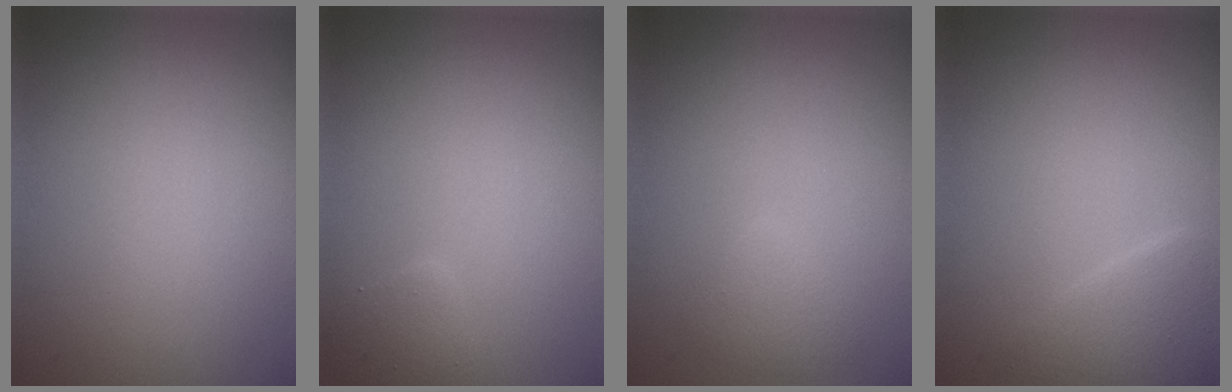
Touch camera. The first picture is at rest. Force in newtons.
{"total": 1.5, "press": 1.5, "slide": 0.1}
{"total": 1.4, "press": 1.4, "slide": 0.0}
{"total": 2.4, "press": 2.4, "slide": 0.2}